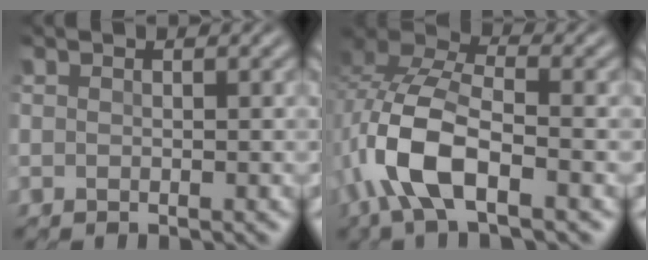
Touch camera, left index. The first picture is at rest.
{"total": 8.0, "force": [-3.5, 3.0, 6.5], "torque": [-0.154, 0.009, -0.077]}